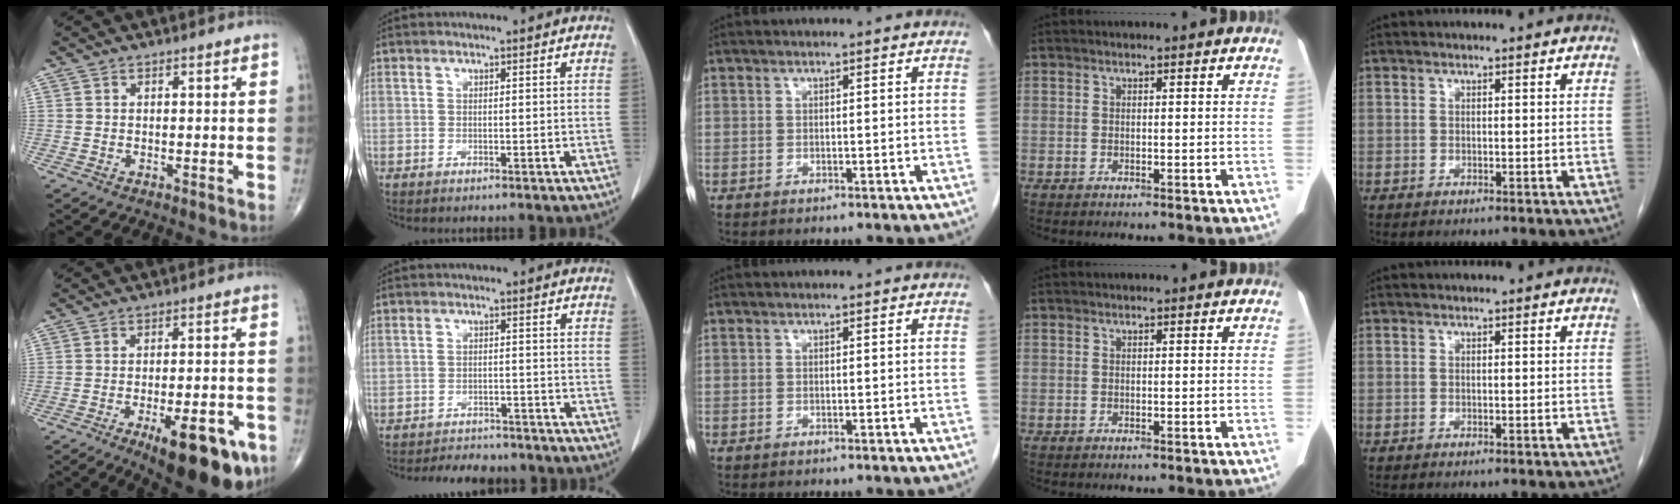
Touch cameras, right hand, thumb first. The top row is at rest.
{"thumb": {"total": 16.6, "force": [-8.5, 5.8, 13.0], "torque": [-0.129, 0.030, -0.108]}, "index": {"total": 9.3, "force": [-8.4, 3.1, 2.4], "torque": [-0.039, -0.002, -0.104]}}